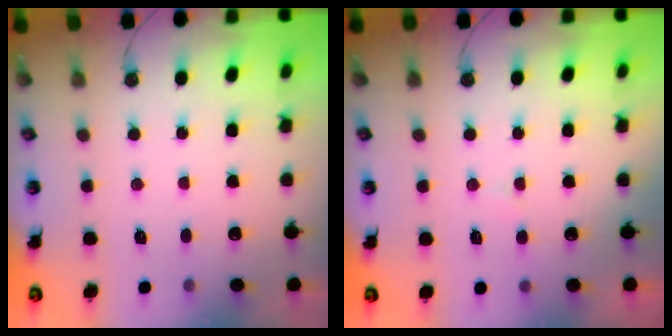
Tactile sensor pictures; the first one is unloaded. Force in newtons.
{"total": 5.3, "press": 5.3, "slide": 0.4}